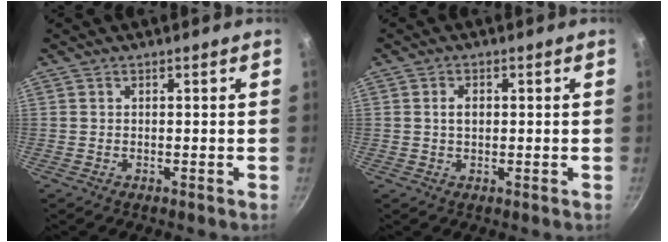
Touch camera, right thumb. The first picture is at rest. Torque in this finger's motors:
{"motor_torque": [-0.13, 0.25, 0.00, 0.11, 0.01]}